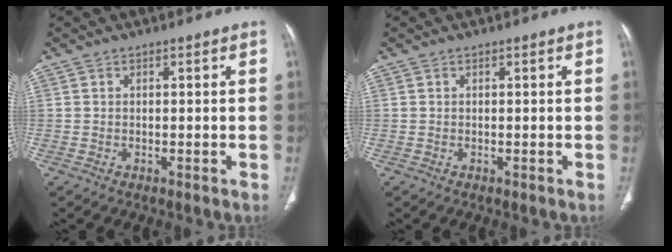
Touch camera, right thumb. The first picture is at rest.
{"total": 0.0}